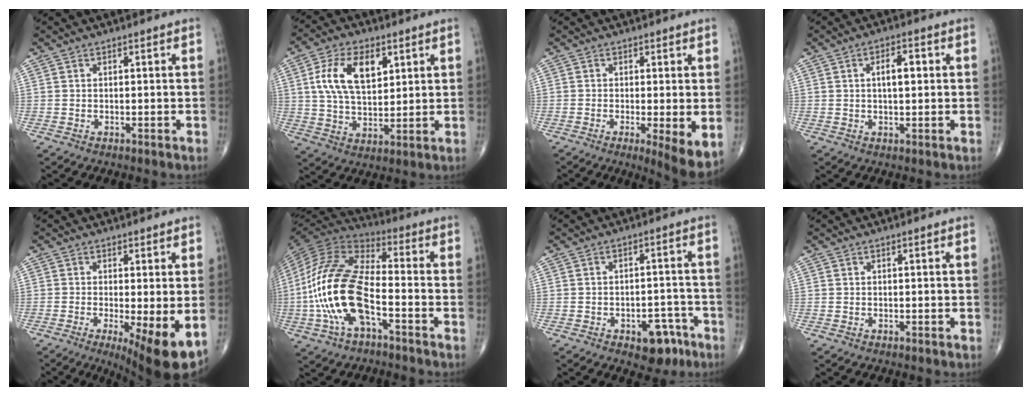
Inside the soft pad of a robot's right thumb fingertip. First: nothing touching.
{"total": 12.6, "force": [4.1, 7.0, 9.6], "torque": [-0.164, -0.009, 0.078]}
{"total": 6.8, "force": [-1.4, 1.4, 6.5], "torque": [-0.104, -0.022, -0.023]}
{"total": 4.8, "force": [0.9, 2.1, 4.2], "torque": [-0.062, 0.004, 0.012]}
{"total": 10.5, "force": [-3.1, 2.4, 9.8], "torque": [-0.146, -0.023, -0.043]}
{"total": 19.2, "force": [-5.2, 8.4, 16.4], "torque": [-0.345, 0.035, -0.099]}
{"total": 7.4, "force": [-4.0, 4.2, 4.5], "torque": [-0.031, 0.031, -0.049]}
{"total": 0.0}